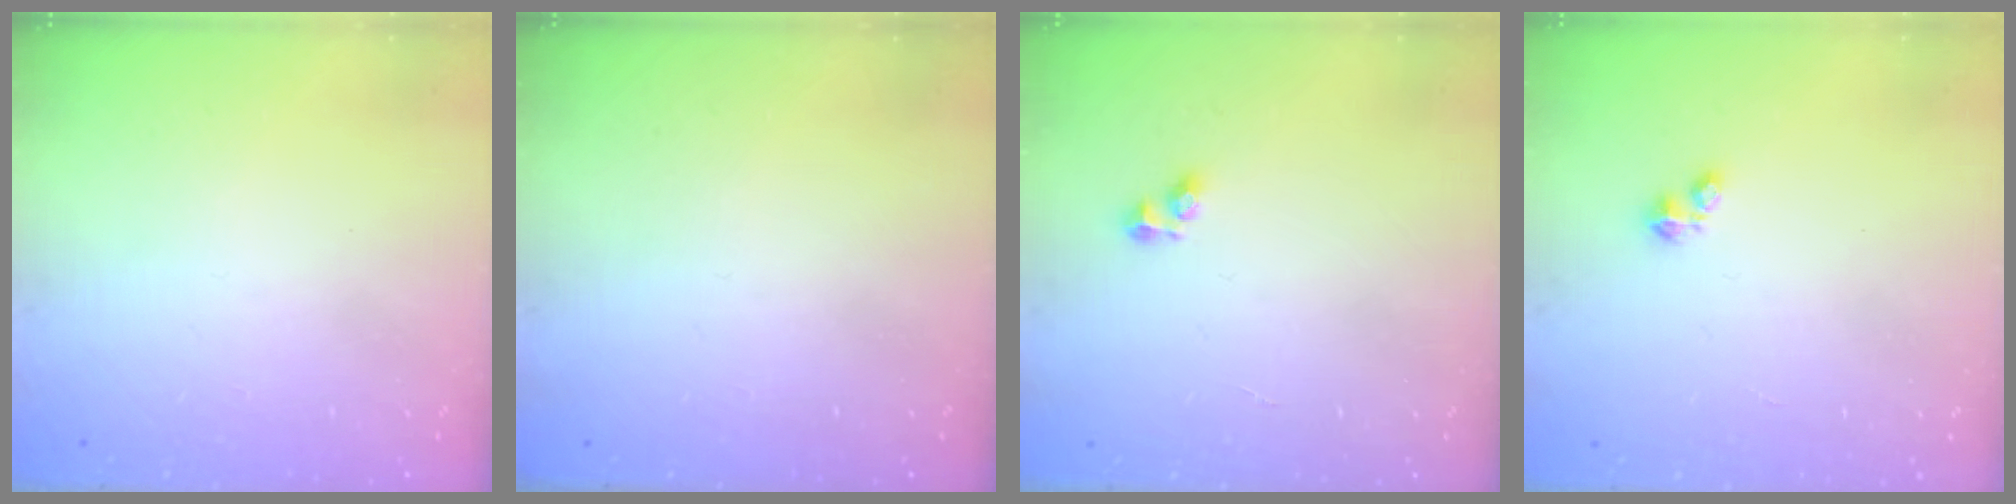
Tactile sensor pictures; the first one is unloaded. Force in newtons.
{"total": 0.0}
{"total": 2.6, "press": 2.6, "slide": 0.2}
{"total": 1.1, "press": 1.1, "slide": 0.3}